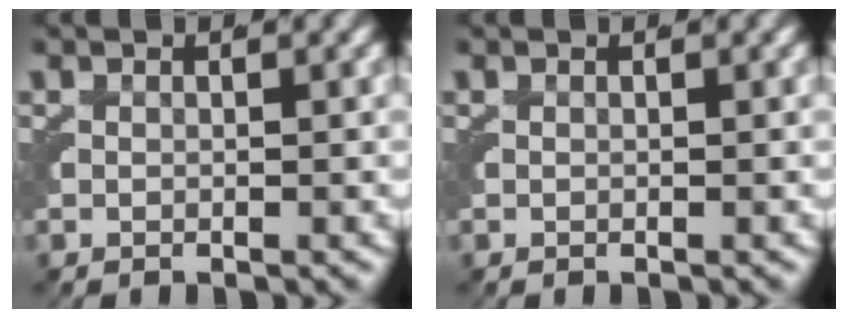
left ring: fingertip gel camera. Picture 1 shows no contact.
{"total": 0.0}